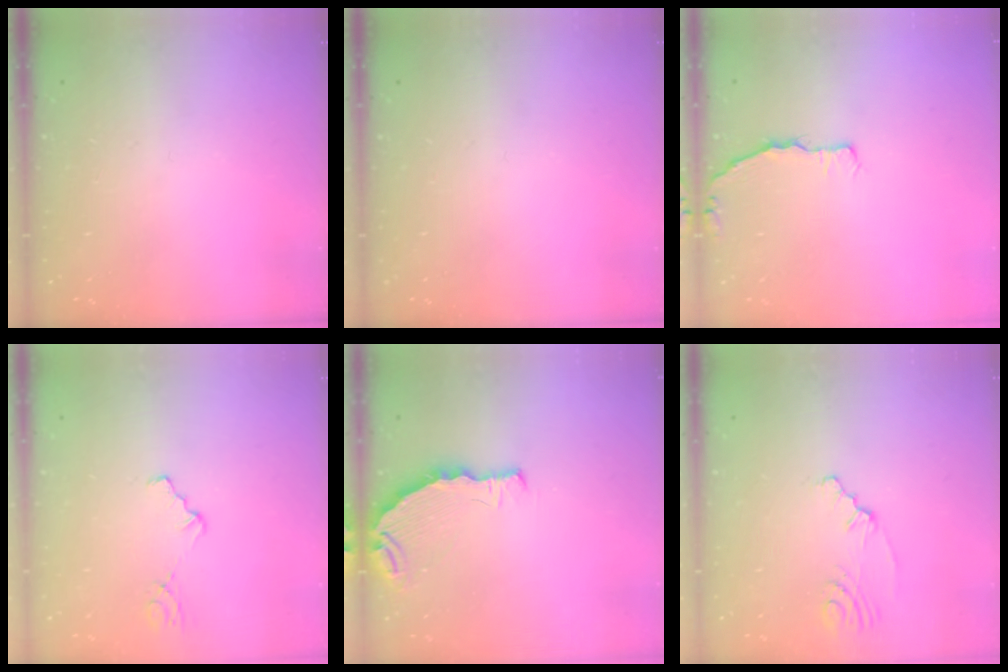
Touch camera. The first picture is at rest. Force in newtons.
{"total": 0.0}
{"total": 2.9, "press": 2.9, "slide": 0.5}
{"total": 1.9, "press": 1.9, "slide": 0.3}
{"total": 6.9, "press": 5.9, "slide": 3.6}
{"total": 2.3, "press": 2.0, "slide": 1.2}